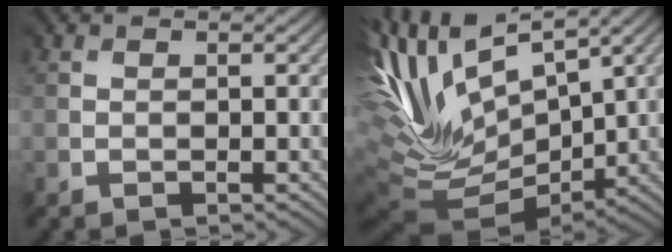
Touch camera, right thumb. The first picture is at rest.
{"total": 13.5, "force": [3.7, 6.5, 11.2], "torque": [-0.237, 0.002, 0.101]}